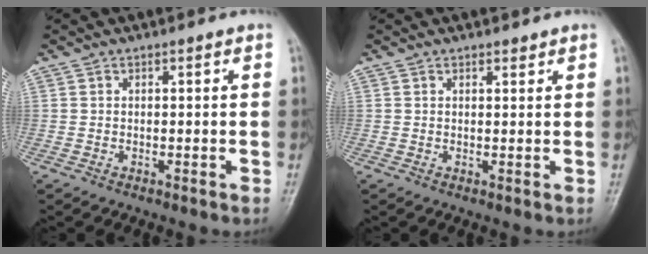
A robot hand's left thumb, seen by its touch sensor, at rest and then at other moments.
{"total": 1.1, "force": [1.0, 0.4, 0.3], "torque": [-0.001, -0.008, 0.014]}